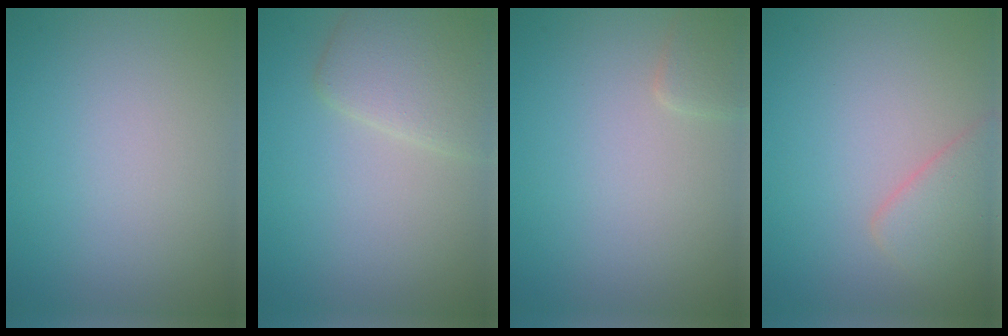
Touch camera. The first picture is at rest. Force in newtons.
{"total": 3.8, "press": 3.8, "slide": 0.3}
{"total": 1.4, "press": 1.4, "slide": 0.1}
{"total": 2.9, "press": 2.9, "slide": 0.1}